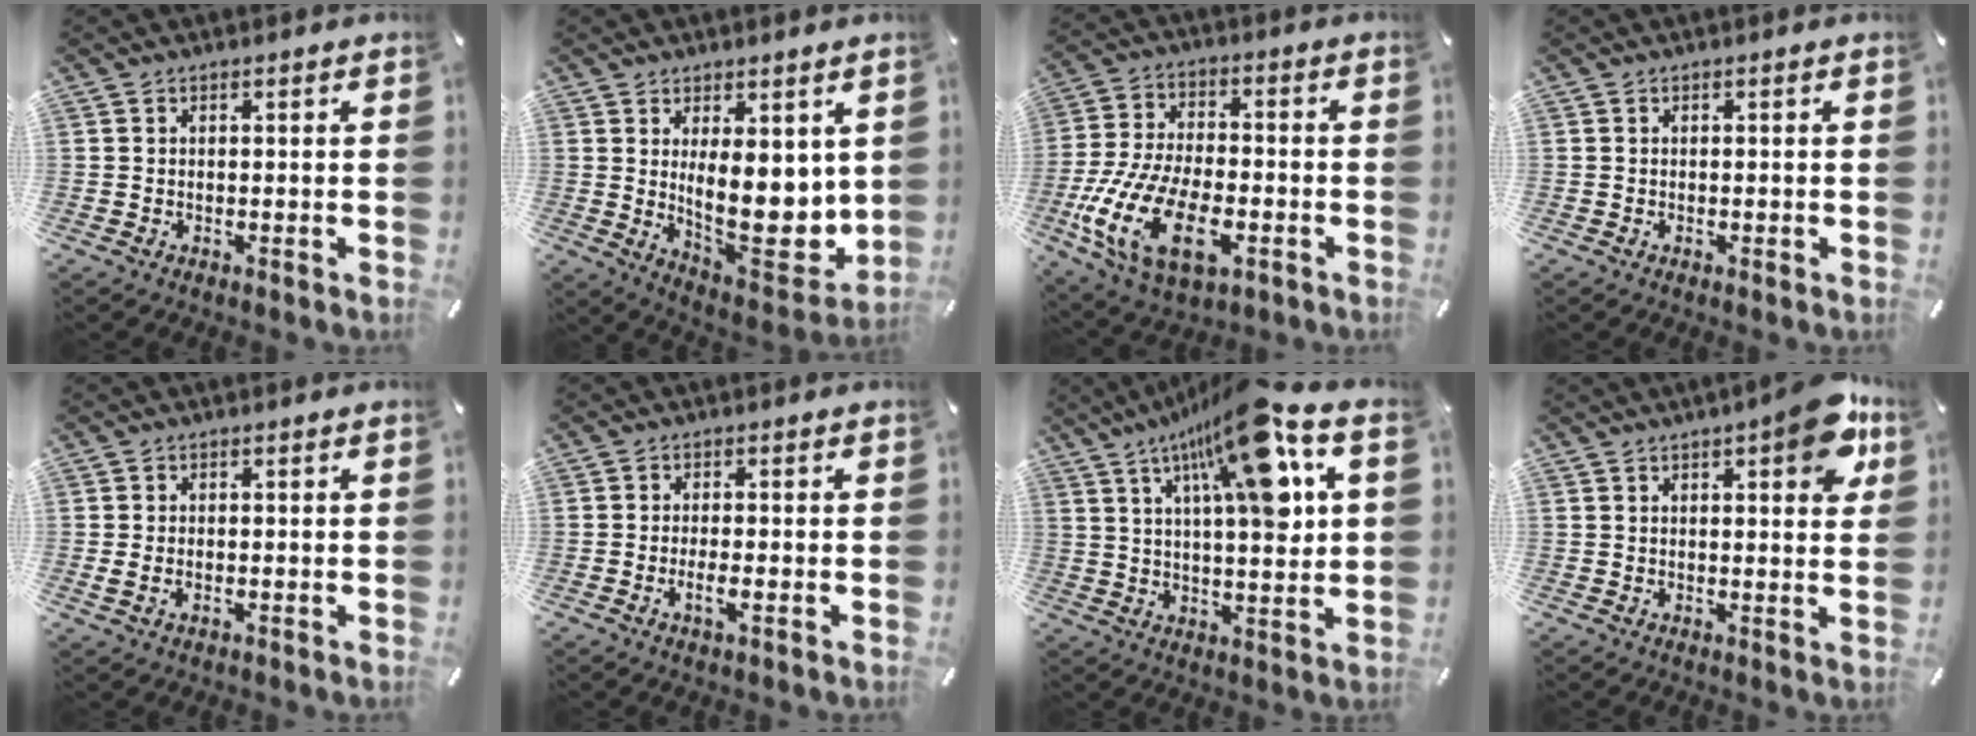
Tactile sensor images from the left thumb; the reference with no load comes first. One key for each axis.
{"total": 16.5, "fx": 1.7, "fy": 7.9, "fz": 14.4, "tx": -0.200, "ty": -0.041, "tz": 0.040}
{"total": 19.0, "fx": -7.0, "fy": 10.1, "fz": 14.5, "tx": -0.306, "ty": 0.014, "tz": -0.117}
{"total": 0.6, "fx": -0.2, "fy": 0.1, "fz": 0.6, "tx": -0.010, "ty": -0.003, "tz": -0.002}
{"total": 2.1, "fx": -0.4, "fy": 1.0, "fz": 1.8, "tx": -0.030, "ty": 0.002, "tz": -0.007}
{"total": 3.8, "fx": -1.2, "fy": 0.8, "fz": 3.5, "tx": -0.064, "ty": -0.001, "tz": -0.022}
{"total": 18.5, "fx": 8.9, "fy": 4.3, "fz": 15.6, "tx": -0.256, "ty": -0.047, "tz": 0.134}
{"total": 9.1, "fx": 4.2, "fy": 2.7, "fz": 7.6, "tx": -0.092, "ty": -0.018, "tz": 0.063}